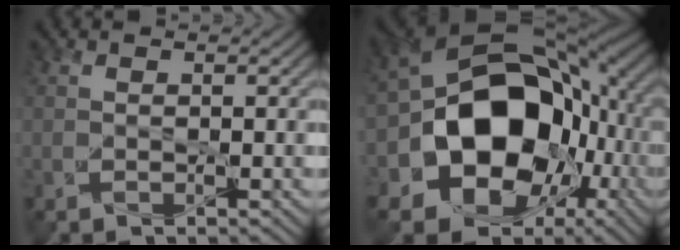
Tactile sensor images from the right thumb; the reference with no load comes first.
{"total": 18.0, "force": [-2.8, 13.8, 11.2], "torque": [-0.183, -0.029, -0.041]}